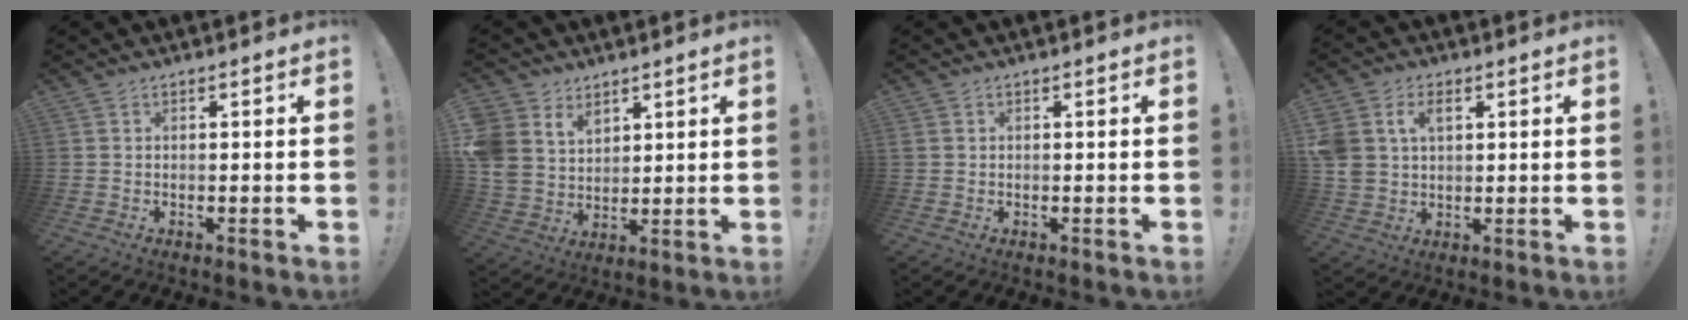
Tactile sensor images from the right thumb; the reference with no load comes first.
{"total": 9.5, "force": [5.4, 7.2, 3.2], "torque": [-0.073, -0.040, 0.111]}
{"total": 0.7, "force": [0.1, 0.7, 0.2], "torque": [-0.003, 0.003, 0.002]}
{"total": 8.1, "force": [2.6, 6.1, 4.6], "torque": [-0.097, 0.002, 0.051]}